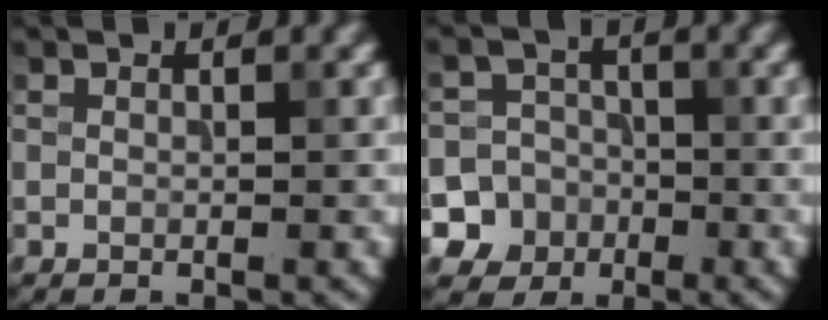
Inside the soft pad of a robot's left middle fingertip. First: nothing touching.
{"total": 9.2, "force": [-4.0, 8.2, 1.1], "torque": [-0.024, -0.019, -0.091]}